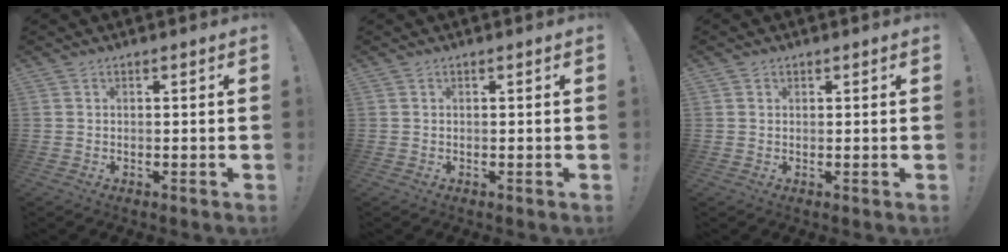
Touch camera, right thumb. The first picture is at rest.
{"total": 0.0}
{"total": 0.9, "force": [0.6, 0.6, 0.1], "torque": [0.004, -0.002, 0.010]}